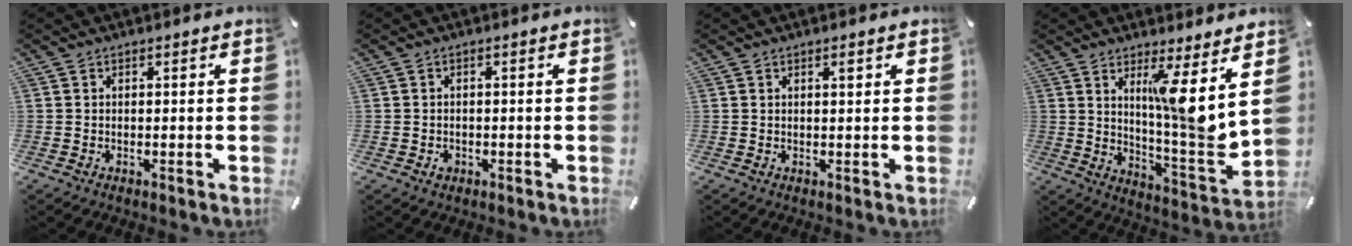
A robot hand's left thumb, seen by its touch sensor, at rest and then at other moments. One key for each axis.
{"total": 1.6, "fx": -0.7, "fy": 1.3, "fz": 0.6, "tx": -0.011, "ty": 0.004, "tz": -0.015}
{"total": 1.2, "fx": 0.4, "fy": 0.5, "fz": 1.0, "tx": -0.019, "ty": 0.003, "tz": 0.007}
{"total": 11.8, "fx": 5.3, "fy": 0.6, "fz": 10.6, "tx": -0.157, "ty": -0.055, "tz": 0.081}